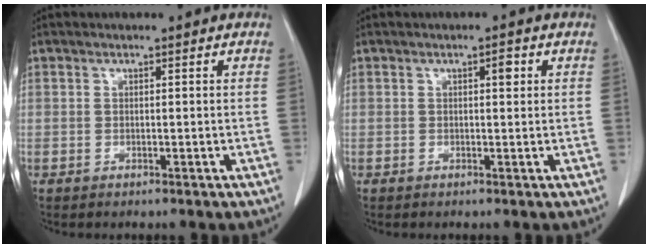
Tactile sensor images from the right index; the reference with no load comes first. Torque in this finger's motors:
{"motor_torque": [0.01, 0.08, 0.00, 0.00]}